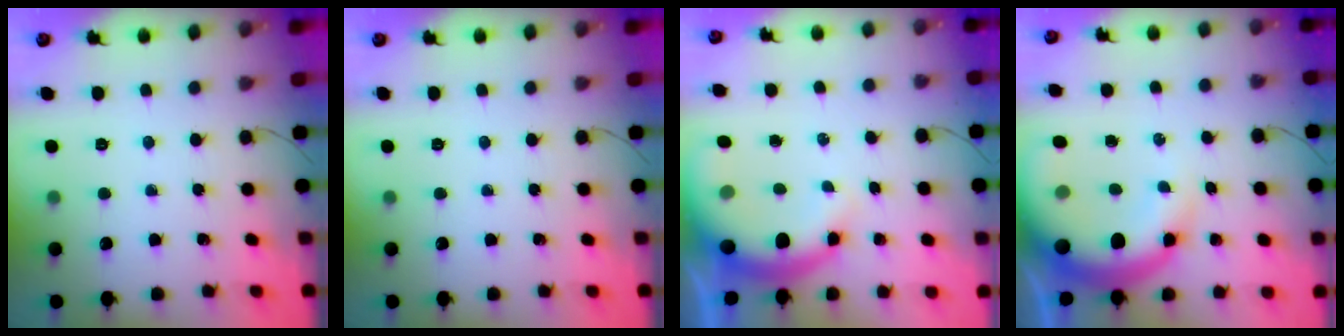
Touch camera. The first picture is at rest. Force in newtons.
{"total": 0.0}
{"total": 11.7, "press": 11.5, "slide": 2.3}
{"total": 14.5, "press": 14.1, "slide": 3.6}